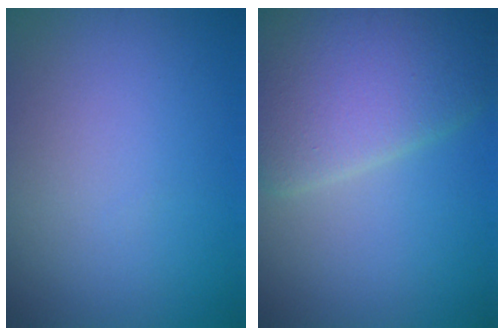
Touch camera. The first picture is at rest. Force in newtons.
{"total": 8.9, "press": 8.9, "slide": 0.2}